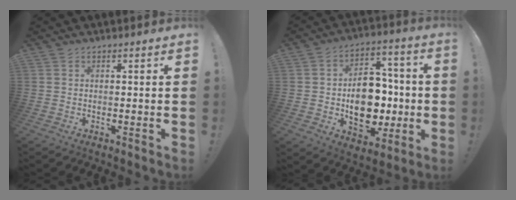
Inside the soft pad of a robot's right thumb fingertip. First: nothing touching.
{"total": 16.9, "force": [-2.3, 12.0, 11.7], "torque": [-0.185, 0.014, -0.031]}